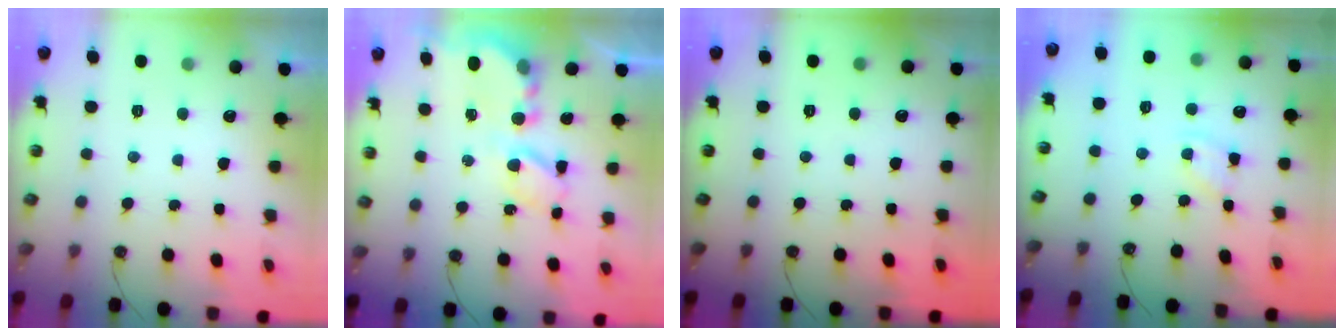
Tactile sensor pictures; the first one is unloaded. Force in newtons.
{"total": 7.3, "press": 7.2, "slide": 0.6}
{"total": 0.0}
{"total": 2.8, "press": 2.8, "slide": 0.4}